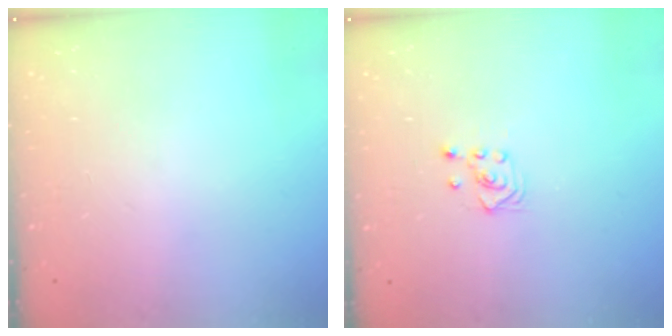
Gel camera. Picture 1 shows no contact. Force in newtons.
{"total": 3.0, "press": 2.6, "slide": 1.5}